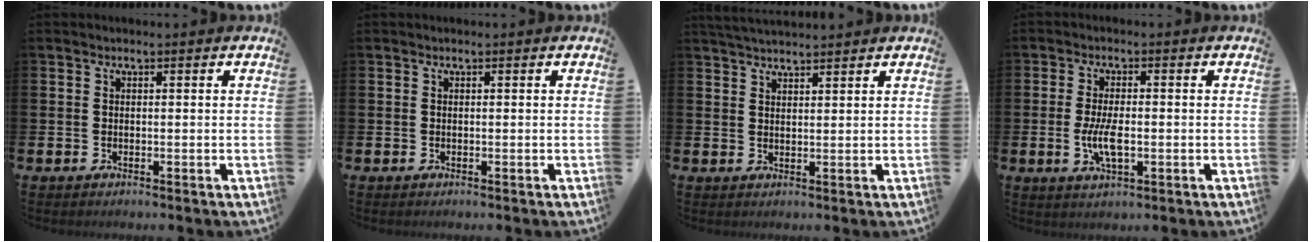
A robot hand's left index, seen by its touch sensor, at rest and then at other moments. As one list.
[{"total": 0.0}, {"total": 3.2, "force": [3.1, 0.4, 0.6], "torque": [-0.015, -0.013, 0.057]}, {"total": 4.9, "force": [-0.7, 2.0, 4.4], "torque": [-0.072, -0.004, -0.016]}]